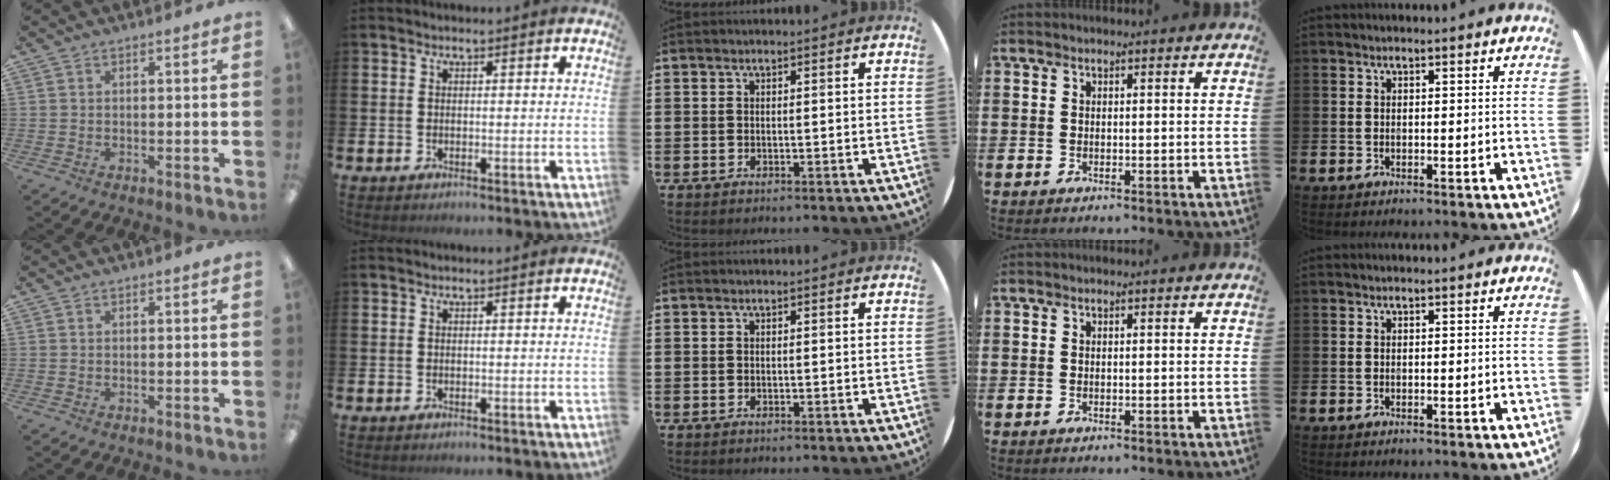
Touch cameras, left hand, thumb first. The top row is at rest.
{}